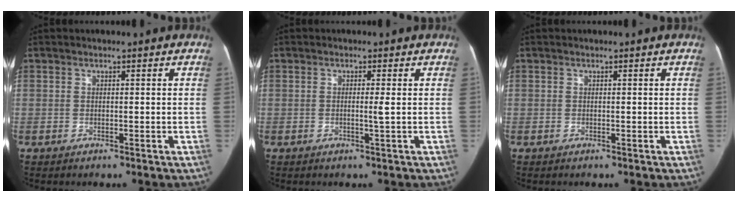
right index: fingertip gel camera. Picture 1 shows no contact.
{"total": 1.2, "force": [-0.1, -0.4, 1.1], "torque": [-0.017, -0.002, -0.006]}
{"total": 0.0}